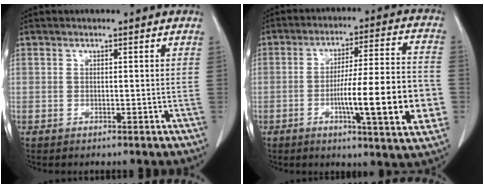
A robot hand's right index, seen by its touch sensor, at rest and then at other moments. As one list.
[{"total": 17.0, "force": [-4.2, 1.2, 16.5], "torque": [-0.226, 0.004, -0.059]}]